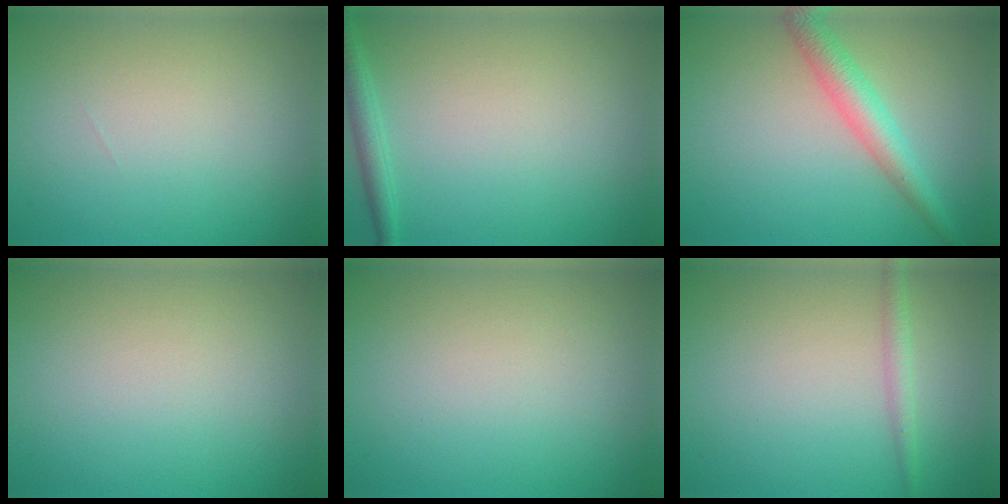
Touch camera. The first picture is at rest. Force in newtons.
{"total": 1.8, "press": 1.8, "slide": 0.1}
{"total": 3.5, "press": 3.5, "slide": 0.1}
{"total": 0.0}
{"total": 0.0}
{"total": 1.4, "press": 1.4, "slide": 0.1}